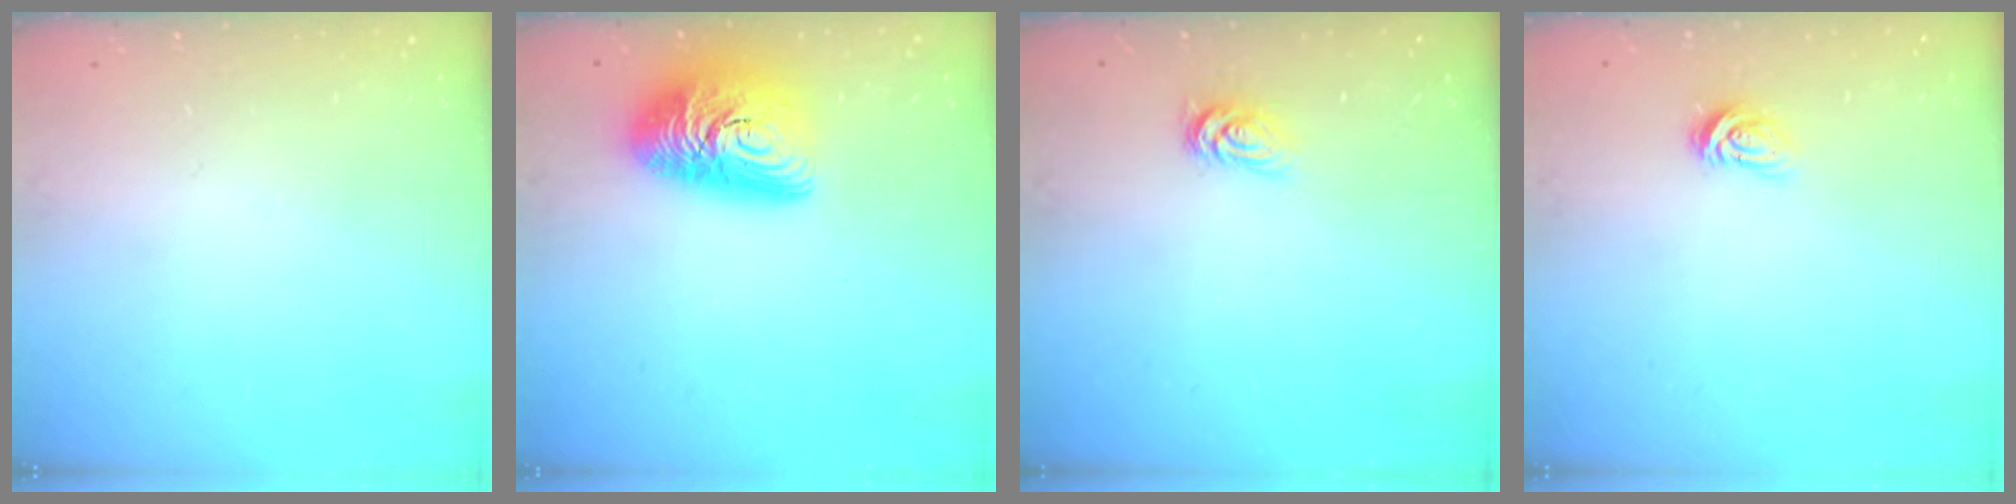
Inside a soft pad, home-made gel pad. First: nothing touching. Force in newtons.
{"total": 14.6, "press": 14.6, "slide": 1.0}
{"total": 2.6, "press": 2.6, "slide": 0.4}
{"total": 3.7, "press": 3.6, "slide": 0.6}